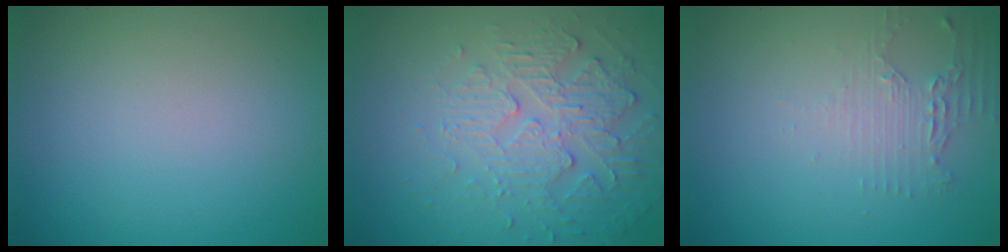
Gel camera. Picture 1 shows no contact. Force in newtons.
{"total": 4.6, "press": 3.5, "slide": 3.0}
{"total": 2.2, "press": 1.7, "slide": 1.4}